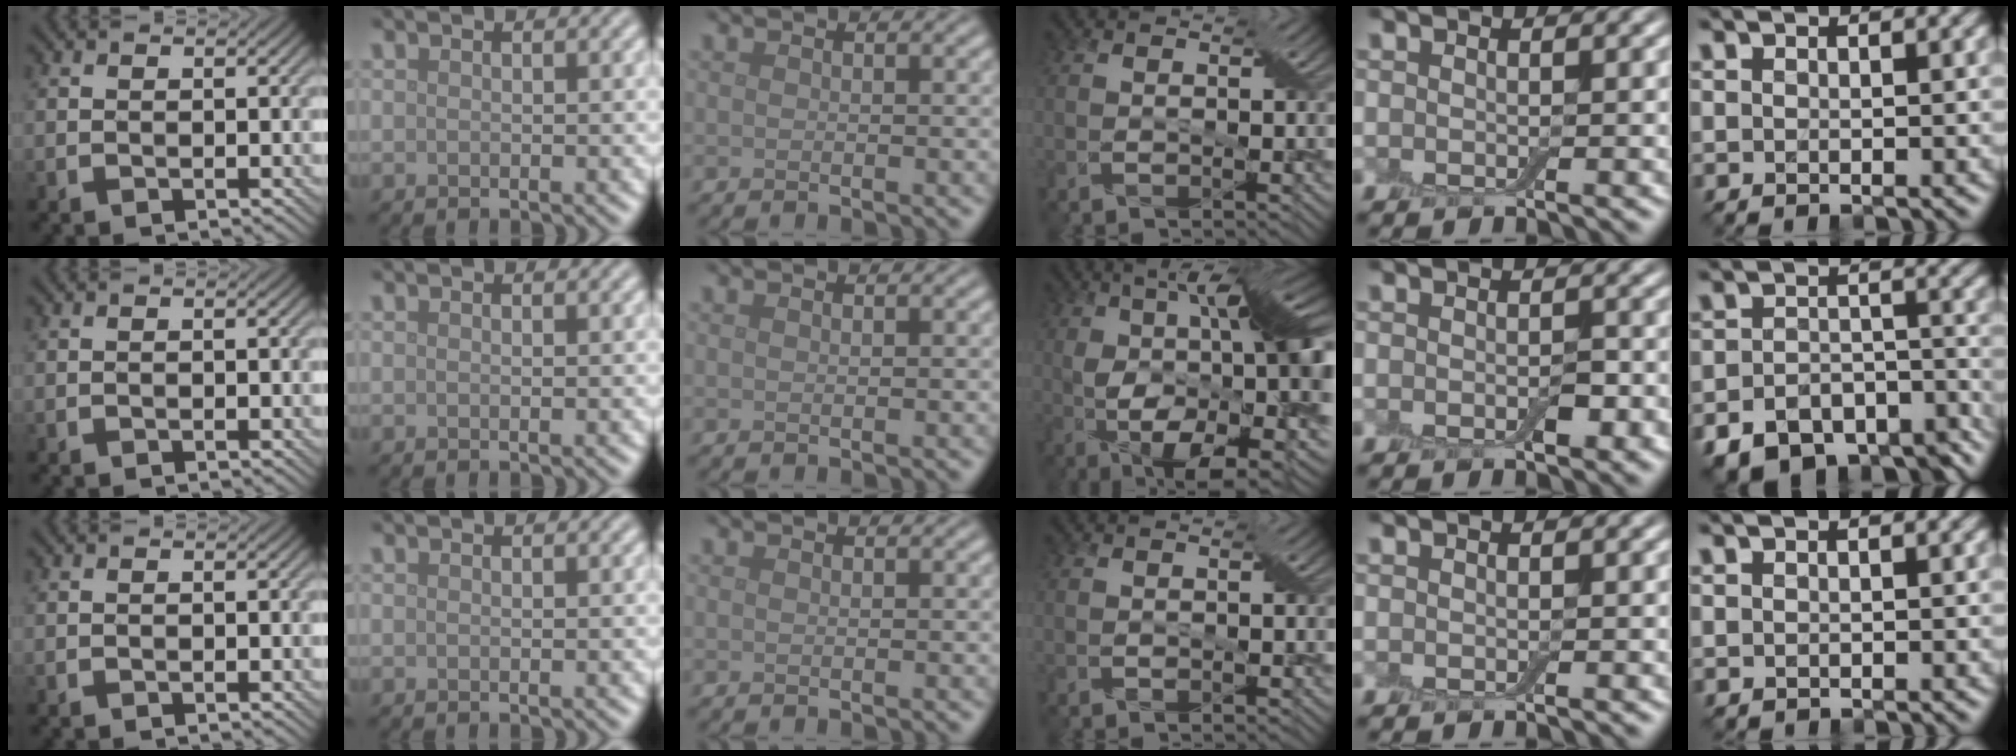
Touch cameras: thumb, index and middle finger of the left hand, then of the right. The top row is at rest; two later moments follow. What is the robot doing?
{"motion": "insert", "object": "backpack"}